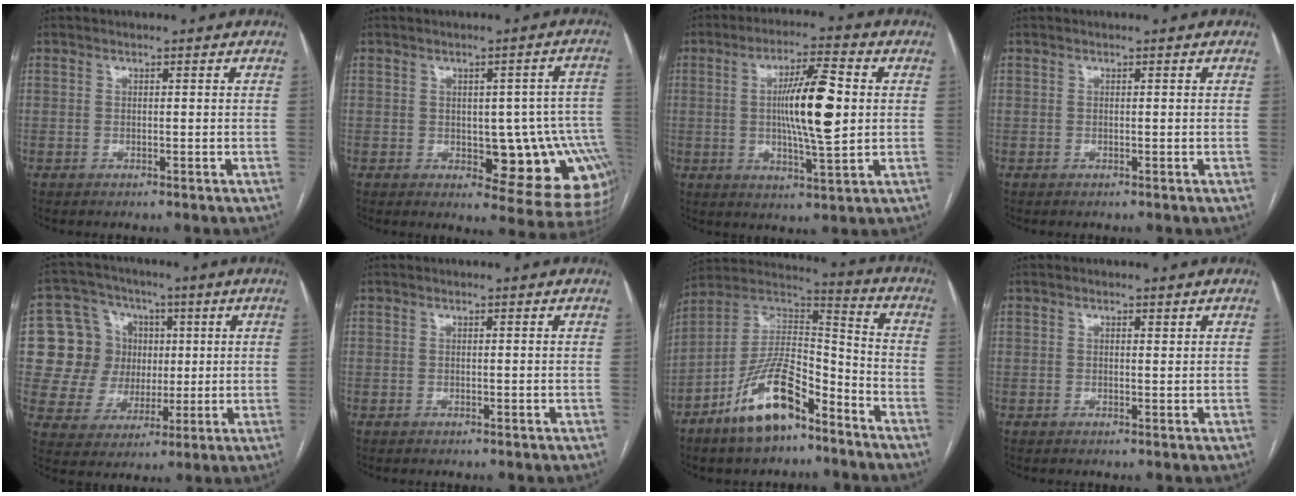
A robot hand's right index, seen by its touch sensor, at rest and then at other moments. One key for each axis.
{"total": 13.9, "fx": -2.5, "fy": 5.6, "fz": 12.5, "tx": -0.094, "ty": 0.023, "tz": -0.012}
{"total": 11.6, "fx": 1.1, "fy": 1.3, "fz": 11.4, "tx": -0.198, "ty": 0.004, "tz": 0.018}
{"total": 0.0}
{"total": 12.5, "fx": 2.5, "fy": 11.5, "fz": 3.9, "tx": -0.082, "ty": 0.048, "tz": 0.057}
{"total": 0.0}
{"total": 15.0, "fx": -9.5, "fy": 5.2, "fz": 10.4, "tx": -0.196, "ty": 0.018, "tz": -0.169}
{"total": 0.5, "fx": 0.4, "fy": 0.2, "fz": 0.3, "tx": -0.008, "ty": -0.002, "tz": 0.006}